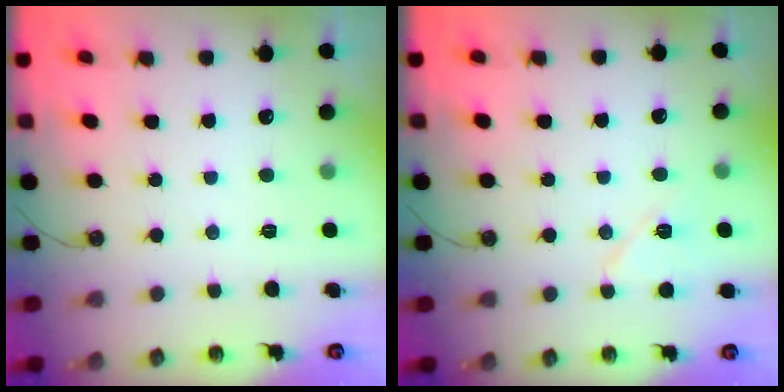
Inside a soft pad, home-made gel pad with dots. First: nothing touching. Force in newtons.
{"total": 7.5, "press": 7.3, "slide": 1.8}